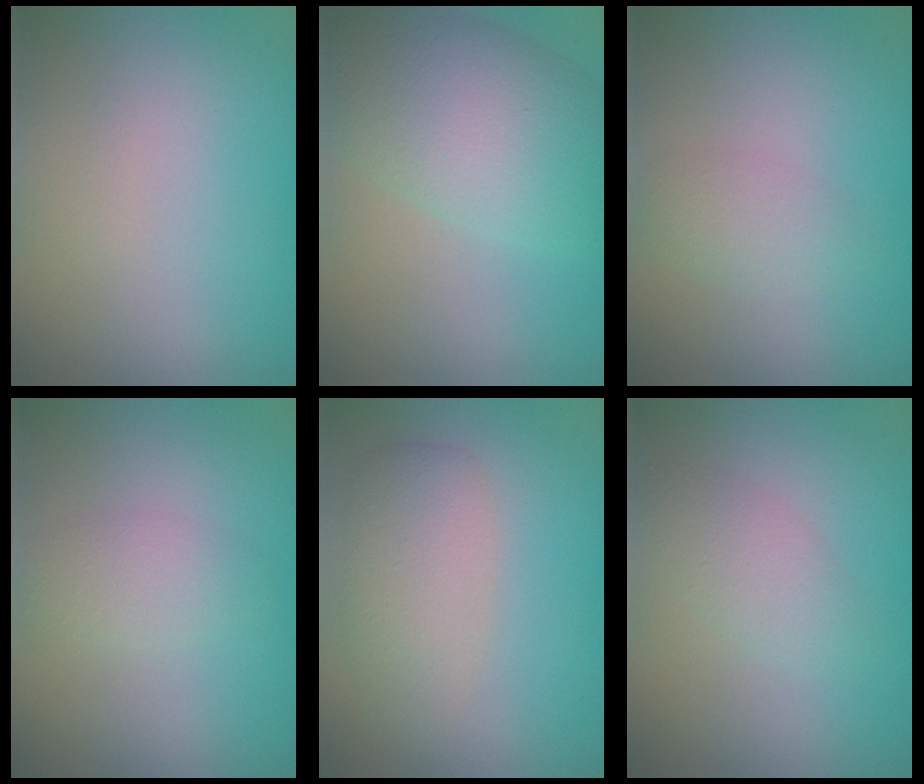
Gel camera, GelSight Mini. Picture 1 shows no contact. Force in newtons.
{"total": 8.2, "press": 8.2, "slide": 0.3}
{"total": 1.8, "press": 1.8, "slide": 0.0}
{"total": 1.8, "press": 1.8, "slide": 0.1}
{"total": 3.7, "press": 3.7, "slide": 0.2}
{"total": 2.1, "press": 2.1, "slide": 0.1}